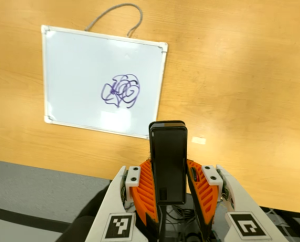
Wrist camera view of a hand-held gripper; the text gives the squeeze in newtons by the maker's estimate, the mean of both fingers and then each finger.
{"total": 4.7, "left": 3.8, "right": 5.6}